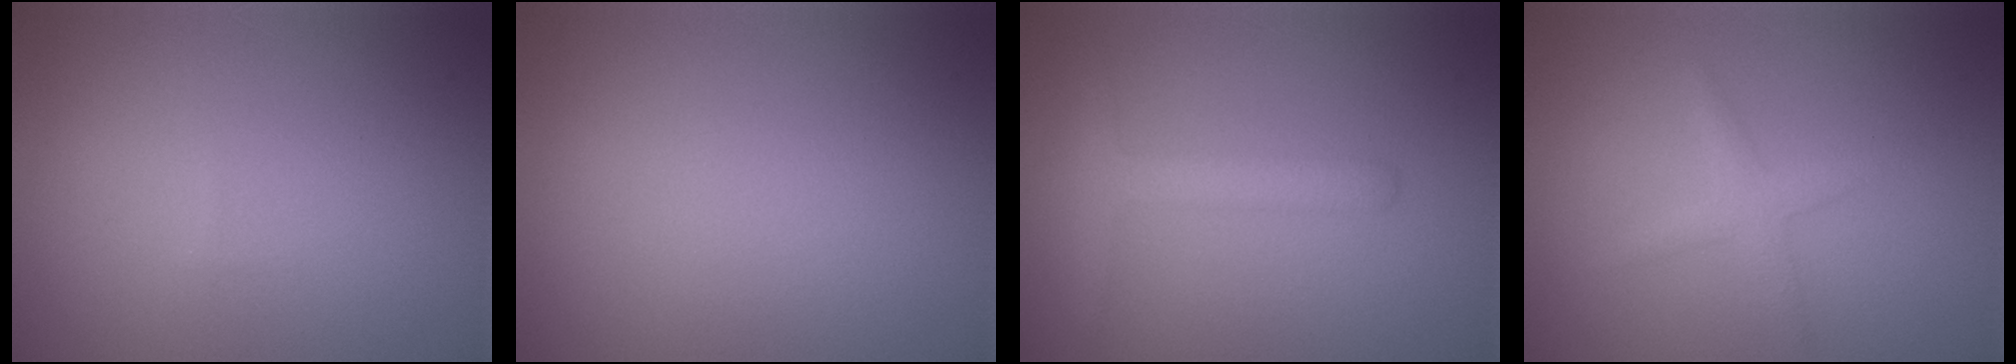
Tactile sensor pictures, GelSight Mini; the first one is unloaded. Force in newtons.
{"total": 0.0}
{"total": 2.5, "press": 2.5, "slide": 0.1}
{"total": 1.7, "press": 1.6, "slide": 0.1}